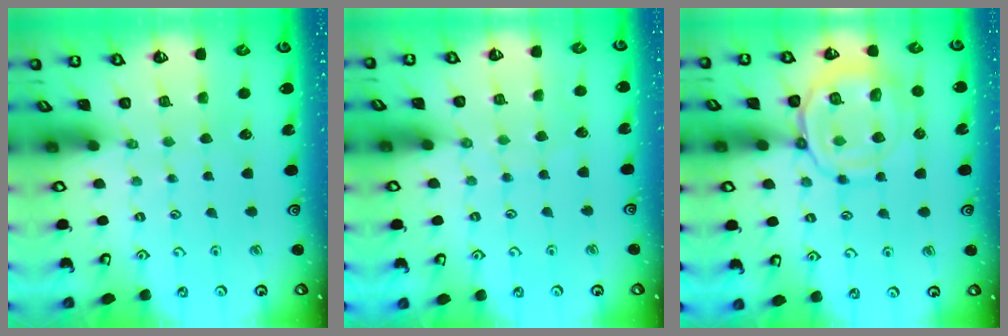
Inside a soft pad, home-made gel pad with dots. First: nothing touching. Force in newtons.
{"total": 4.4, "press": 4.4, "slide": 0.5}
{"total": 14.8, "press": 14.8, "slide": 1.2}